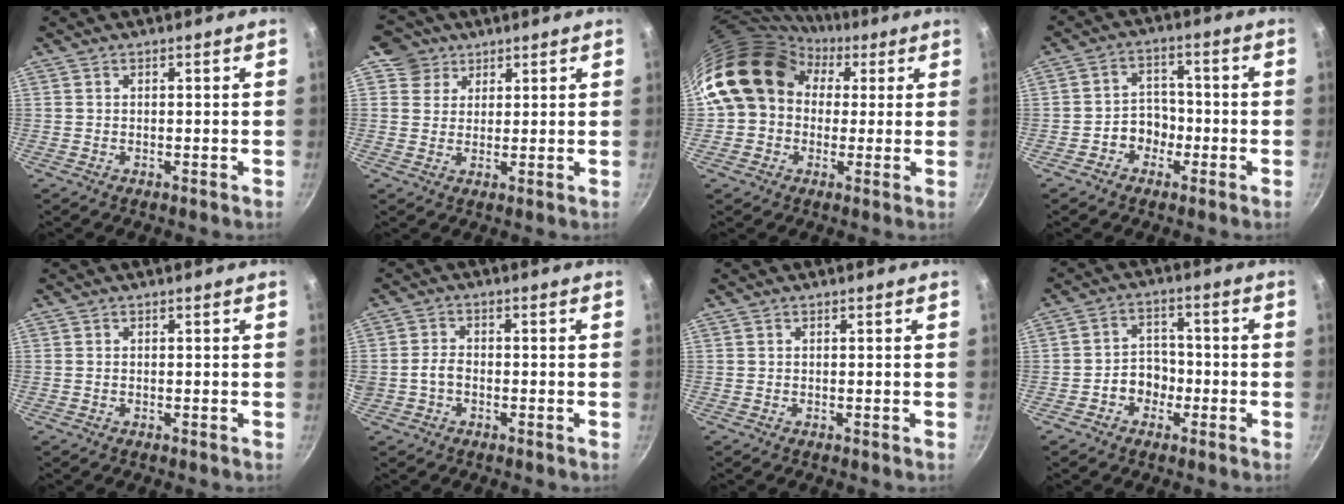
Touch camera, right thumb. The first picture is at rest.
{"total": 5.2, "force": [2.8, 4.4, 0.4], "torque": [0.032, 0.003, 0.039]}
{"total": 14.6, "force": [3.2, 11.8, 8.0], "torque": [-0.104, 0.029, 0.041]}
{"total": 5.7, "force": [-2.3, 4.6, 2.4], "torque": [-0.001, 0.033, -0.042]}
{"total": 0.0}
{"total": 3.1, "force": [-1.0, 2.3, 1.9], "torque": [-0.028, 0.018, -0.019]}
{"total": 0.0}
{"total": 6.1, "force": [-2.2, 4.9, 2.8], "torque": [-0.010, 0.031, -0.041]}